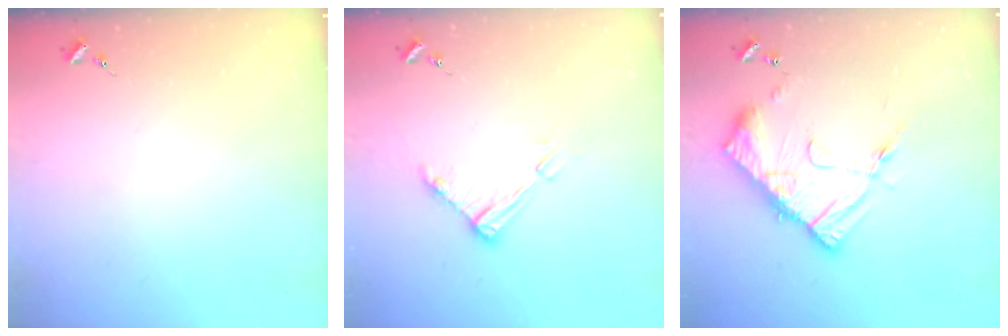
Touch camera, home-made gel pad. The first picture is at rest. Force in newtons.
{"total": 9.1, "press": 9.1, "slide": 0.8}
{"total": 14.5, "press": 14.5, "slide": 1.3}